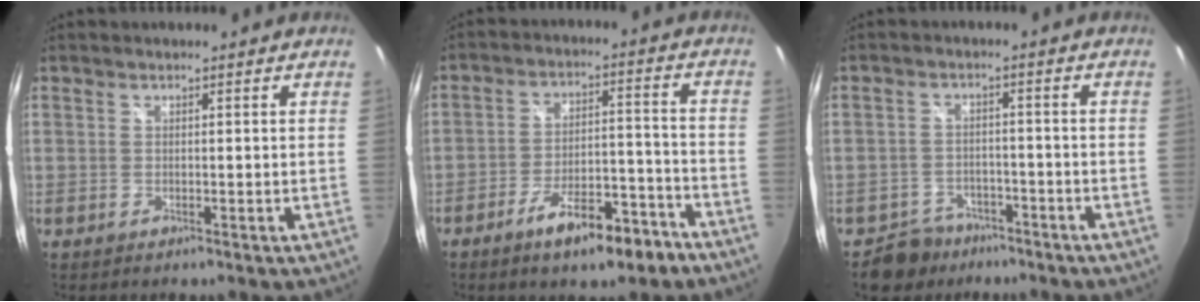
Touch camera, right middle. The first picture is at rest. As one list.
[{"total": 11.5, "force": [-7.8, 3.5, 7.7], "torque": [-0.135, 0.010, -0.111]}, {"total": 5.8, "force": [-4.3, 3.9, 0.2], "torque": [-0.020, 0.019, -0.067]}]